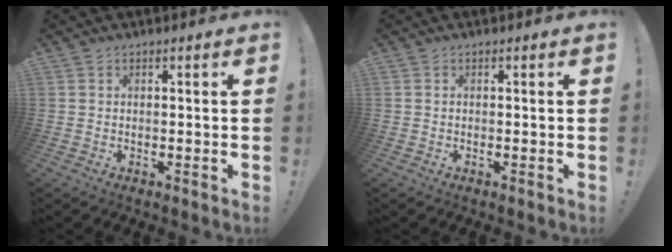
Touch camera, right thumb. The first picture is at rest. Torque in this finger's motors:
{"motor_torque": [-0.01, 0.06, -0.25, 0.06, 0.06]}